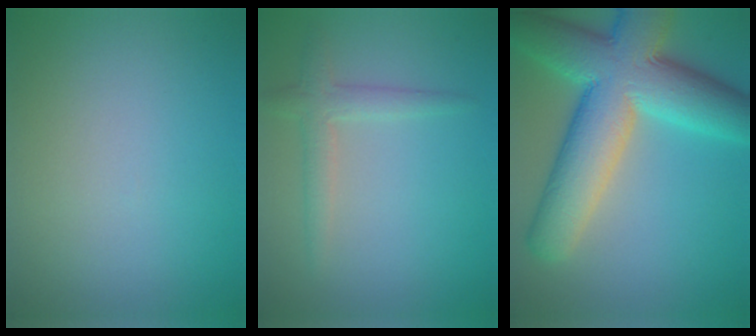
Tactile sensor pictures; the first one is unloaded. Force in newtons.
{"total": 2.3, "press": 2.3, "slide": 0.1}
{"total": 12.6, "press": 12.5, "slide": 0.6}